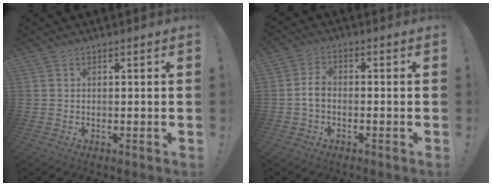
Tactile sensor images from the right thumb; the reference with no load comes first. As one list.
[{"total": 4.1, "force": [-0.9, 2.5, 3.2], "torque": [-0.067, 0.006, -0.017]}]